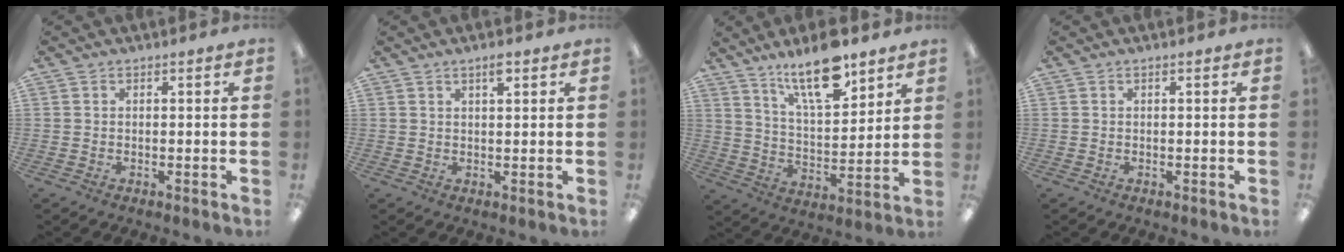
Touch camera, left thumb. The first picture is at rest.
{"total": 2.5, "force": [1.8, 0.7, 1.7], "torque": [-0.021, -0.005, 0.027]}
{"total": 15.3, "force": [11.2, 5.0, 9.2], "torque": [-0.155, -0.056, 0.189]}
{"total": 0.0}